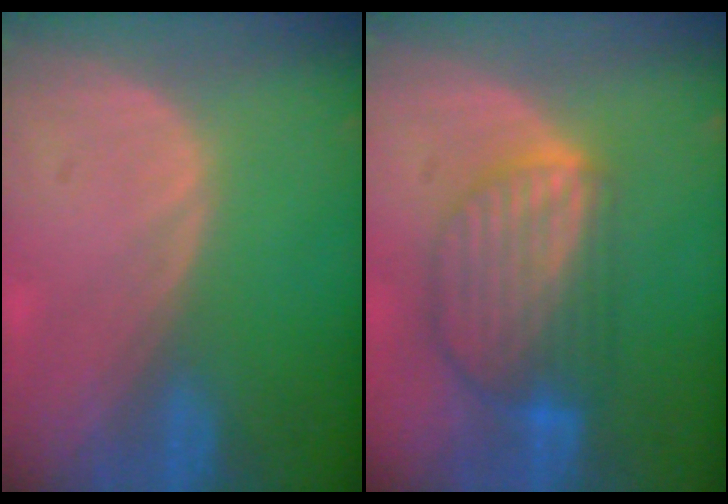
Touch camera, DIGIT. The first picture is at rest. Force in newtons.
{"total": 8.8, "press": 7.7, "slide": 4.2}